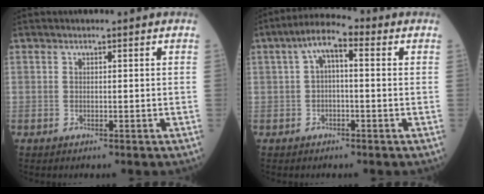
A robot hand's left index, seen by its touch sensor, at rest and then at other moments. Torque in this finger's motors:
{"motor_torque": [0.46, -0.31, 0.31, 0.03]}